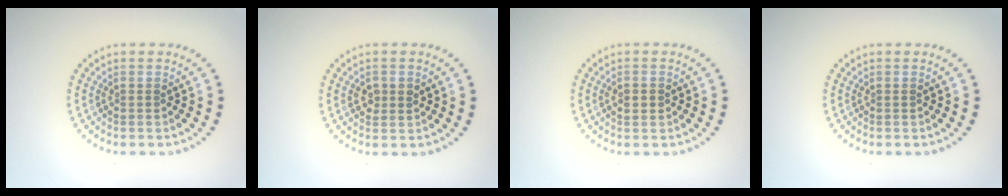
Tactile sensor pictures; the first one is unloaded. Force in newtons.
{"total": 1.6, "press": 1.5, "slide": 0.1}
{"total": 1.8, "press": 1.8, "slide": 0.1}
{"total": 0.0}